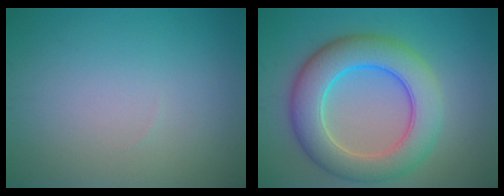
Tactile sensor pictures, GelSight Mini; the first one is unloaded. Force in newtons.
{"total": 8.5, "press": 8.5, "slide": 0.1}